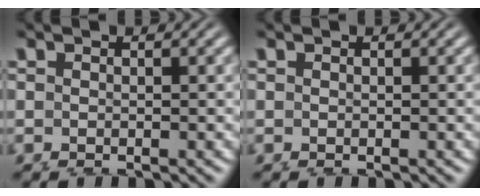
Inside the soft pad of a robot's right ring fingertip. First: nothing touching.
{"total": 0.0}